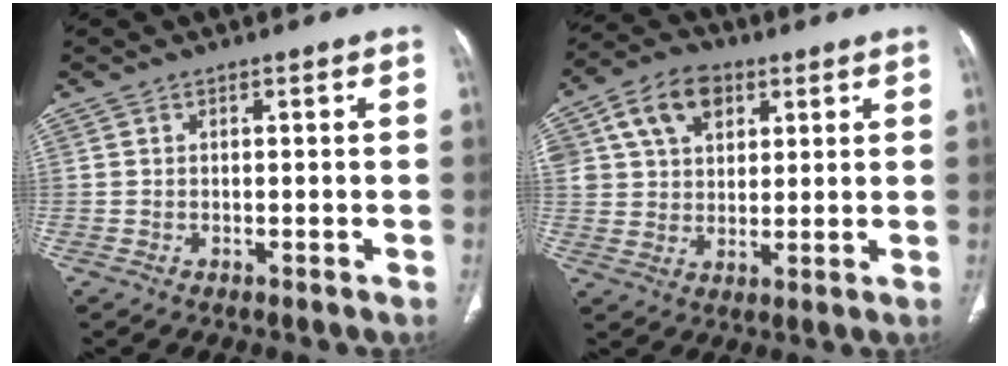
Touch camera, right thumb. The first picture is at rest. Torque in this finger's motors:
{"motor_torque": [1.34, 1.87, 1.22, 0.49, 0.12]}